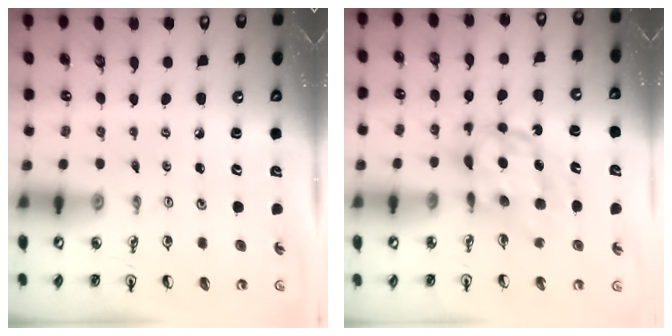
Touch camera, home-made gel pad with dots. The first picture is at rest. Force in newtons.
{"total": 9.0, "press": 9.0, "slide": 1.0}